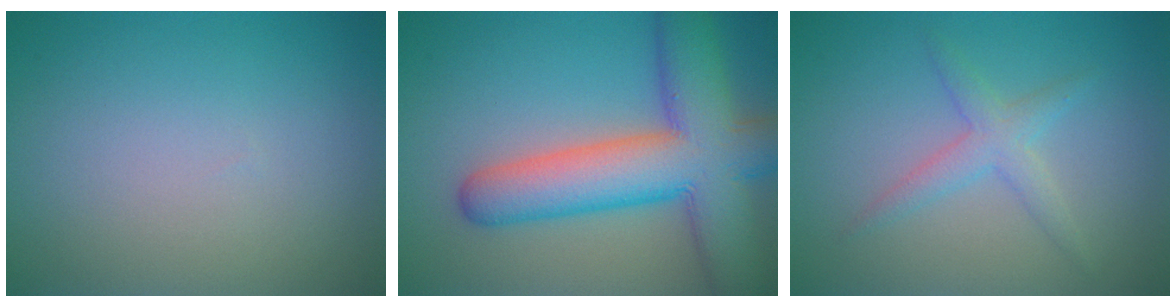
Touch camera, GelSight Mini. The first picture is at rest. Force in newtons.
{"total": 10.7, "press": 10.7, "slide": 0.6}
{"total": 2.3, "press": 2.3, "slide": 0.1}